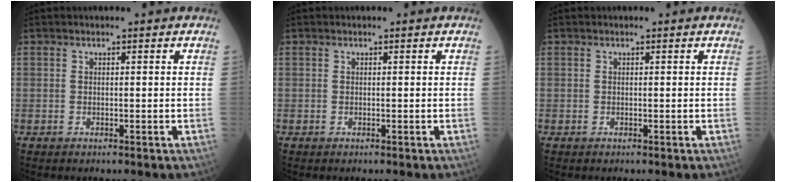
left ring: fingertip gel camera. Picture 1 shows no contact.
{"total": 0.0}
{"total": 0.0}